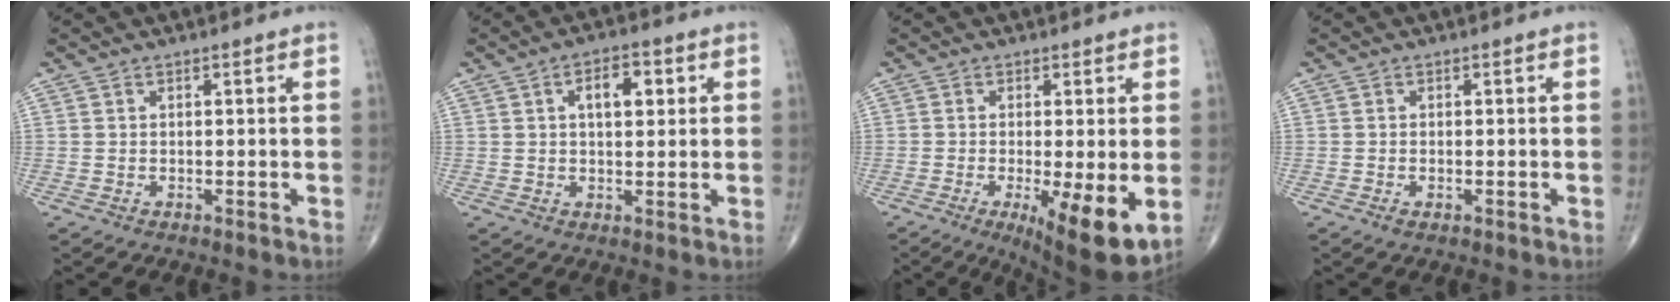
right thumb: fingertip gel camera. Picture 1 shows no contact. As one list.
[{"total": 6.1, "force": [1.7, 3.1, 5.0], "torque": [-0.064, 0.005, 0.023]}, {"total": 11.7, "force": [-2.9, 2.9, 10.9], "torque": [-0.166, -0.028, -0.038]}, {"total": 1.0, "force": [-0.5, 0.4, 0.8], "torque": [-0.016, 0.000, -0.007]}]